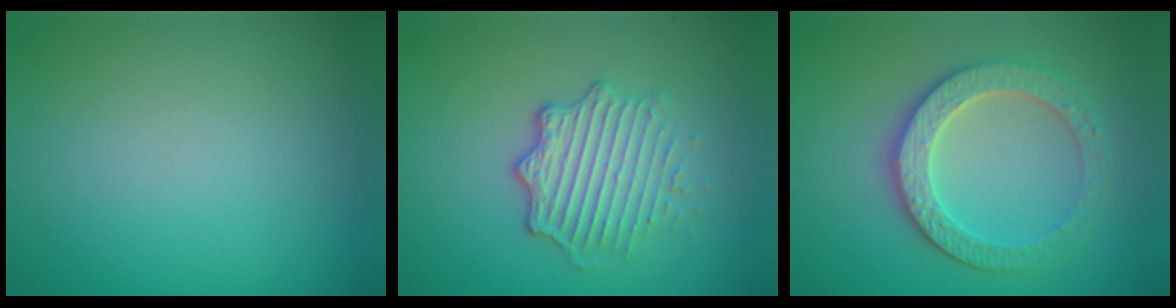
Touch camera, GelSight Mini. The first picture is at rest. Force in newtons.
{"total": 4.7, "press": 3.4, "slide": 3.2}
{"total": 4.5, "press": 4.0, "slide": 2.1}